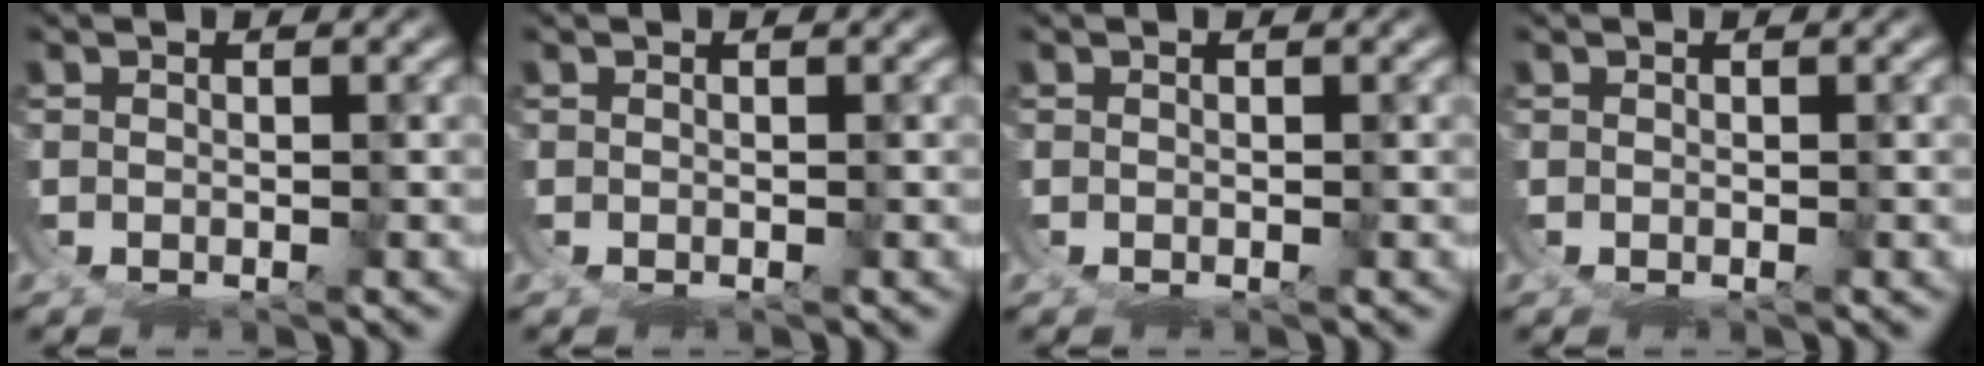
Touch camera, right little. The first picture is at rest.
{"total": 0.0}
{"total": 0.0}
{"total": 0.0}